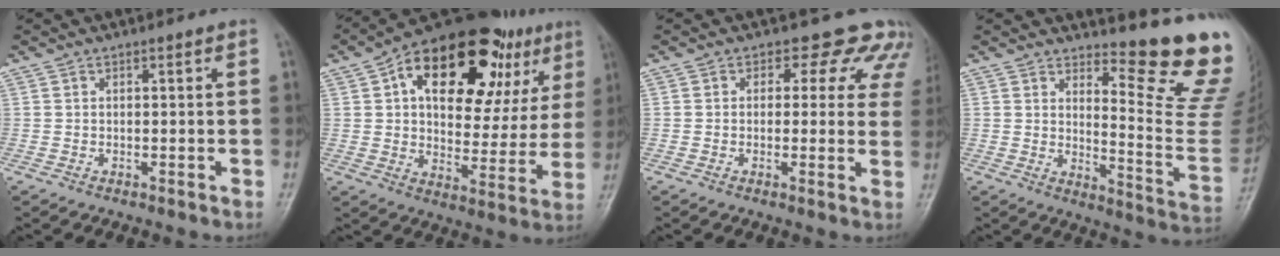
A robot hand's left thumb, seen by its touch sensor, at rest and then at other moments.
{"total": 27.8, "force": [12.3, 14.1, 20.6], "torque": [-0.256, 0.009, 0.182]}
{"total": 8.8, "force": [6.1, 5.5, 3.1], "torque": [0.018, -0.018, 0.044]}
{"total": 15.8, "force": [12.5, 2.4, 9.4], "torque": [-0.093, -0.156, 0.161]}